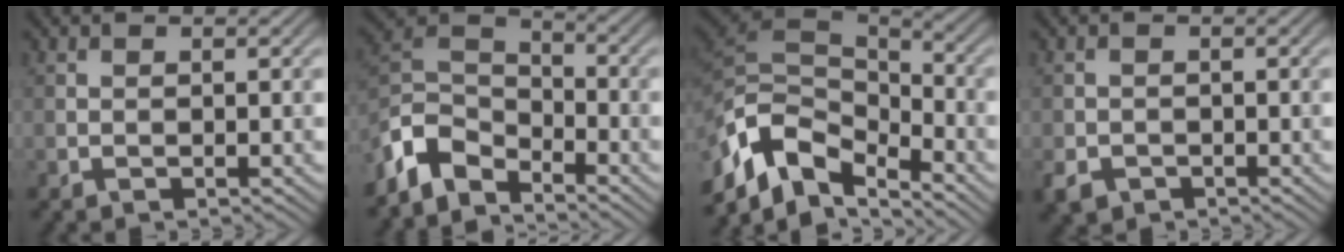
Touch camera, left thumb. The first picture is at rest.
{"total": 6.9, "force": [-5.3, 3.2, 3.2], "torque": [-0.069, -0.001, -0.128]}
{"total": 12.4, "force": [-6.4, 6.4, 8.5], "torque": [-0.192, -0.005, -0.120]}
{"total": 2.3, "force": [-1.3, 1.7, 0.9], "torque": [-0.021, -0.009, -0.031]}